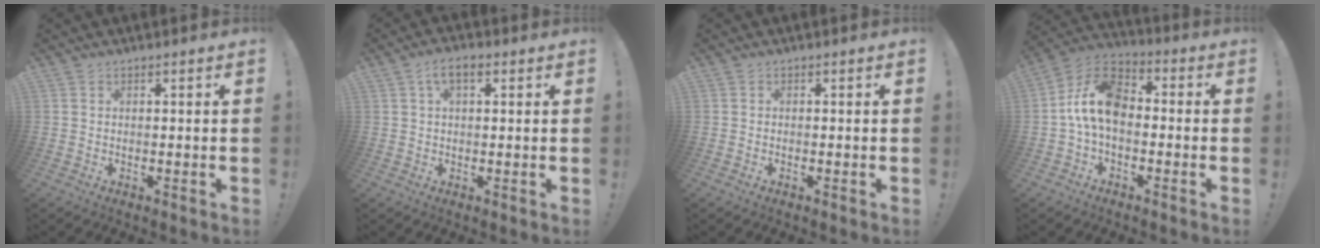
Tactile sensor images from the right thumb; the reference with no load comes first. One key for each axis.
{"total": 4.7, "fx": 1.6, "fy": 2.2, "fz": 3.8, "tx": -0.063, "ty": 0.006, "tz": 0.027}
{"total": 0.0}
{"total": 13.1, "fx": -0.7, "fy": 8.3, "fz": 10.1, "tx": -0.185, "ty": 0.021, "tz": -0.009}